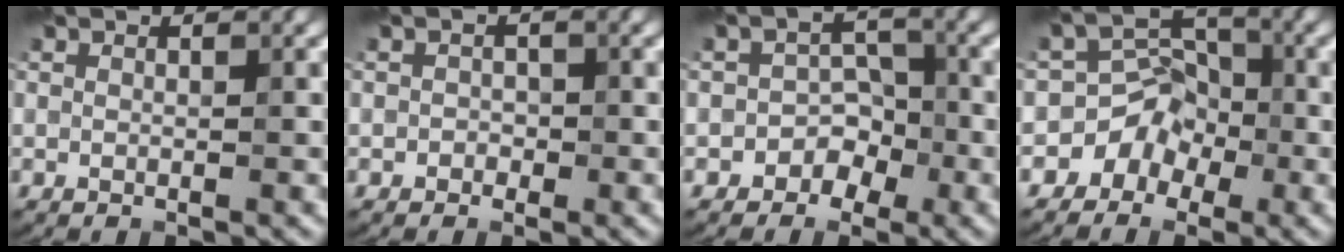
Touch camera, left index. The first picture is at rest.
{"total": 0.9, "force": [-0.5, 0.8, 0.0], "torque": [0.012, 0.007, -0.012]}
{"total": 2.5, "force": [-1.4, 2.0, 0.8], "torque": [0.018, 0.016, -0.029]}
{"total": 3.7, "force": [-1.9, 3.1, 0.7], "torque": [0.028, 0.024, -0.048]}